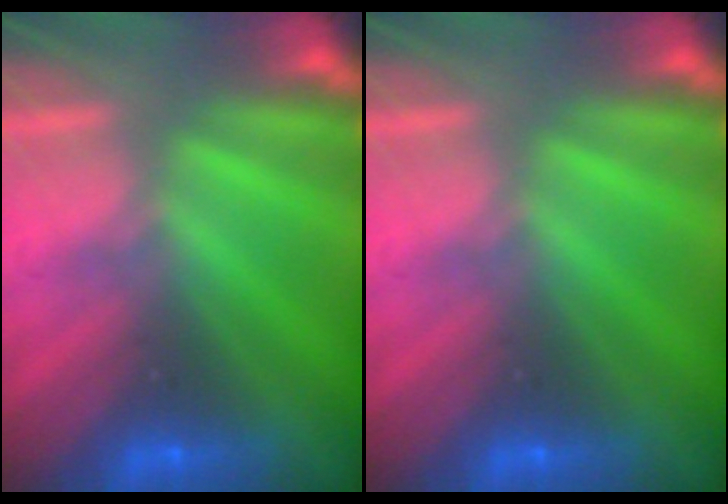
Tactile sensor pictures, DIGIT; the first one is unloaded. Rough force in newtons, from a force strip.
{"total": 0.0}